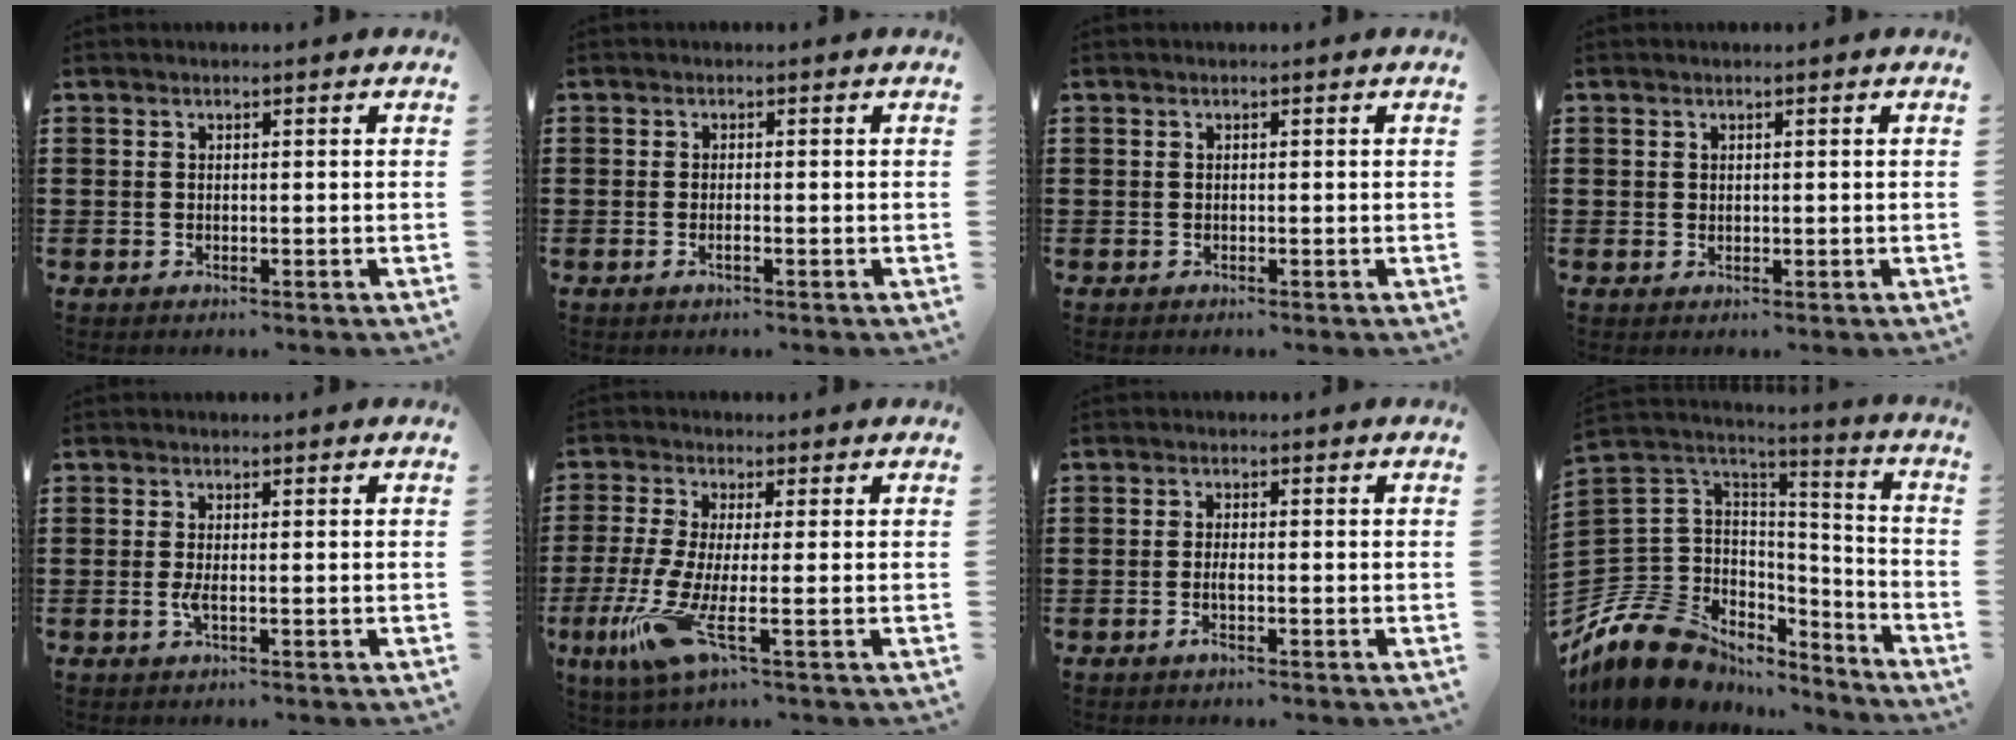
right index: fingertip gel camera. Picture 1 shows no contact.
{"total": 0.9, "force": [-0.4, 0.1, 0.8], "torque": [-0.014, -0.003, -0.007]}
{"total": 0.0}
{"total": 0.7, "force": [0.4, 0.5, -0.1], "torque": [-0.001, 0.002, 0.009]}
{"total": 1.6, "force": [-0.4, 0.2, 1.6], "torque": [-0.038, -0.006, -0.008]}
{"total": 8.4, "force": [-2.4, 0.6, 8.0], "torque": [-0.186, -0.027, -0.048]}
{"total": 1.8, "force": [-0.8, 0.4, 1.6], "torque": [-0.037, -0.003, -0.017]}
{"total": 12.8, "force": [-8.4, 8.9, 3.9], "torque": [-0.124, 0.018, -0.157]}